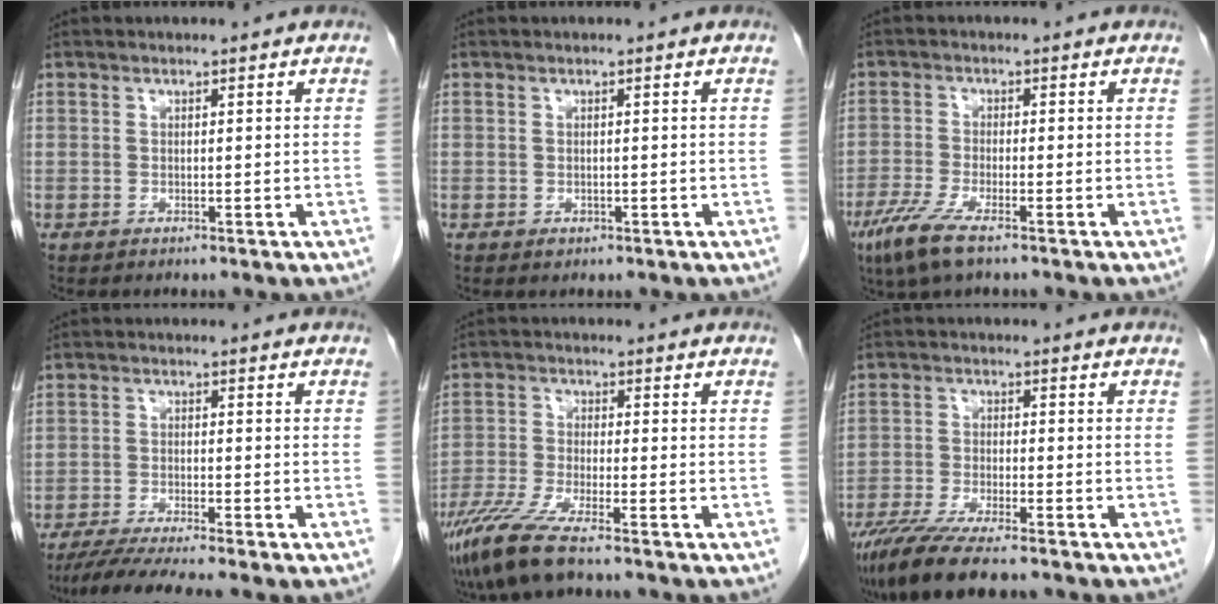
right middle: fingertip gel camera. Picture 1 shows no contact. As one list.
[{"total": 0.6, "force": [-0.3, 0.5, 0.3], "torque": [-0.006, 0.000, -0.001]}, {"total": 6.1, "force": [-3.9, 0.9, 4.6], "torque": [-0.103, -0.017, -0.072]}, {"total": 7.5, "force": [-6.2, -0.7, 4.1], "torque": [-0.064, -0.021, -0.103]}, {"total": 7.6, "force": [-5.5, 0.3, 5.3], "torque": [-0.113, -0.024, -0.108]}, {"total": 11.1, "force": [-8.9, 1.5, 6.5], "torque": [-0.108, -0.026, -0.146]}]